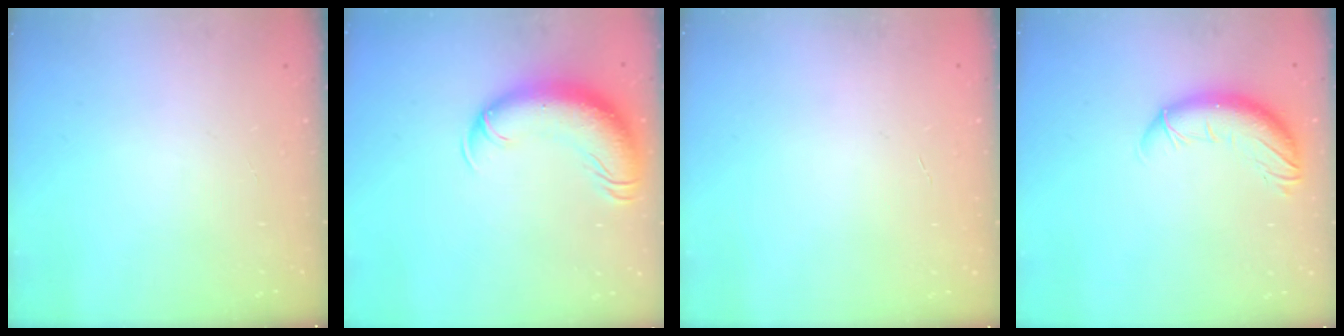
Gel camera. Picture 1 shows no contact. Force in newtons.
{"total": 16.5, "press": 16.1, "slide": 3.8}
{"total": 0.0}
{"total": 10.8, "press": 10.6, "slide": 1.9}